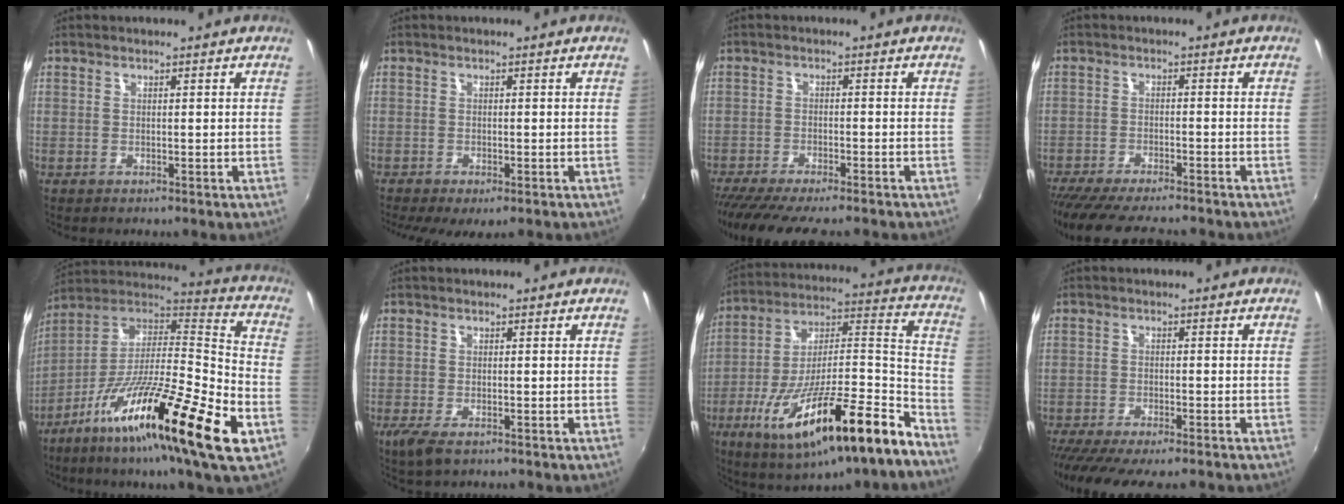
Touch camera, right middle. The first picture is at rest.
{"total": 5.5, "force": [-3.7, 1.6, 3.7], "torque": [-0.081, -0.030, -0.057]}
{"total": 11.8, "force": [-10.2, 1.5, 5.8], "torque": [-0.124, -0.037, -0.161]}
{"total": 14.3, "force": [-12.5, 2.3, 6.6], "torque": [-0.138, -0.031, -0.198]}
{"total": 25.5, "force": [-11.4, 2.8, 22.7], "torque": [-0.371, -0.029, -0.210]}
{"total": 4.2, "force": [-2.6, 1.5, 3.0], "torque": [-0.066, -0.016, -0.045]}
{"total": 26.5, "force": [-16.2, 4.7, 20.4], "torque": [-0.308, -0.023, -0.266]}
{"total": 11.1, "force": [-9.2, 1.8, 5.8], "torque": [-0.127, -0.040, -0.148]}